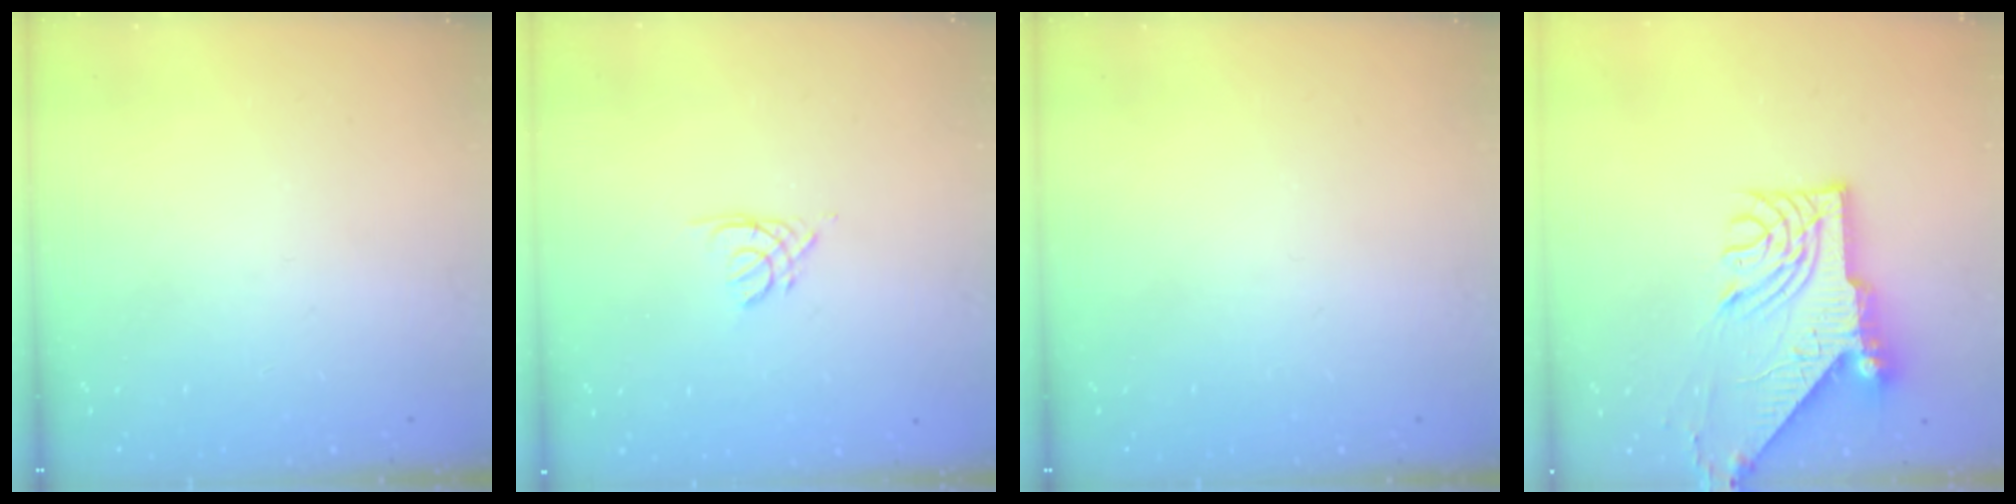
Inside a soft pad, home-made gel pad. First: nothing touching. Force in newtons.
{"total": 2.2, "press": 2.2, "slide": 0.4}
{"total": 0.0}
{"total": 12.0, "press": 11.9, "slide": 1.4}